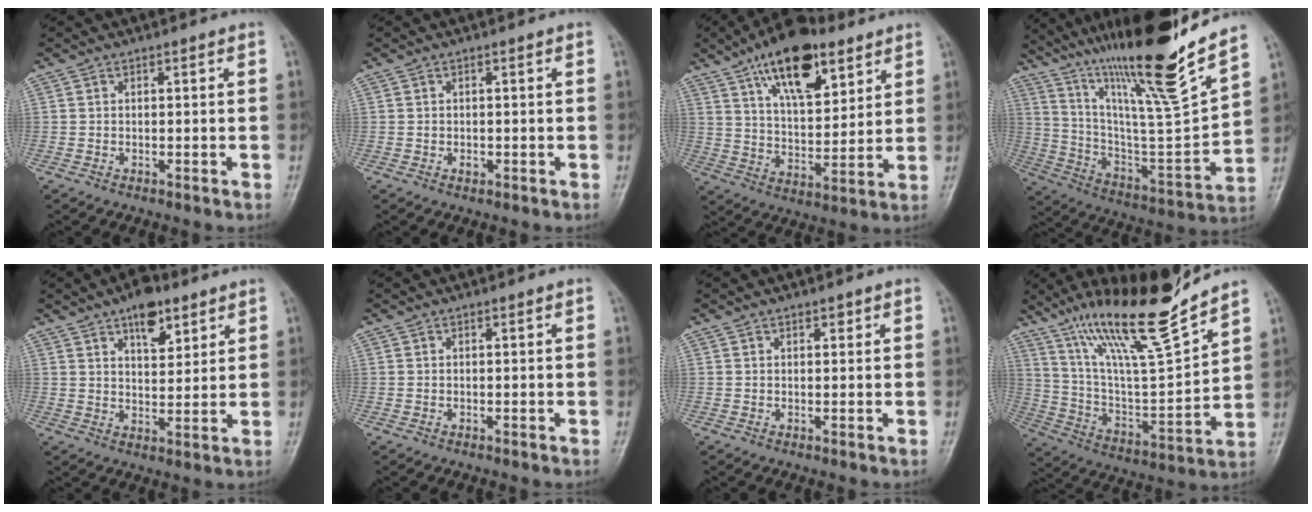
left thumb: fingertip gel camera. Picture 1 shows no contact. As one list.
[{"total": 0.9, "force": [-0.1, 0.7, 0.5], "torque": [-0.005, 0.000, 0.000]}, {"total": 16.9, "force": [9.8, 7.4, 11.5], "torque": [-0.150, -0.044, 0.166]}, {"total": 26.4, "force": [19.3, 2.1, 18.0], "torque": [-0.277, -0.084, 0.338]}, {"total": 8.1, "force": [5.0, 3.8, 5.1], "torque": [-0.054, -0.027, 0.076]}, {"total": 0.0}, {"total": 1.4, "force": [0.9, 0.7, 0.8], "torque": [-0.005, -0.003, 0.011]}, {"total": 20.5, "force": [15.5, 2.2, 13.1], "torque": [-0.200, -0.080, 0.284]}]